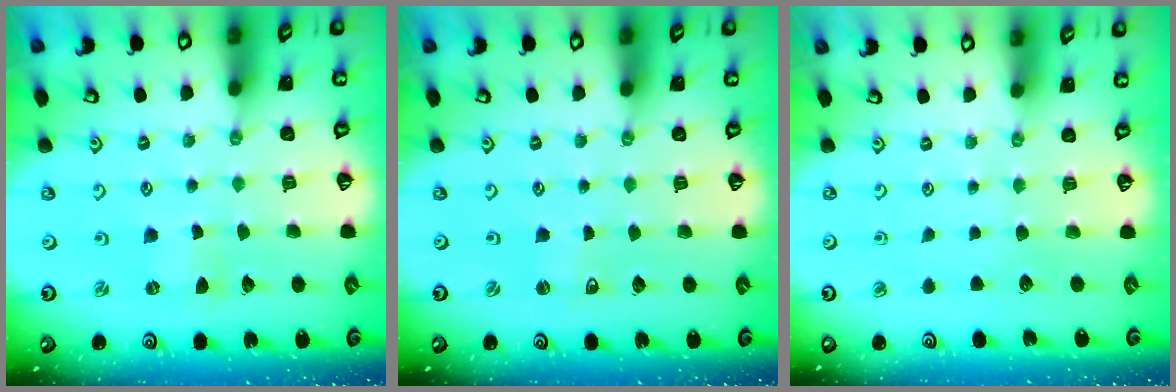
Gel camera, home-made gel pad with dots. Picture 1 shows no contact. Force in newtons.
{"total": 0.8, "press": 0.7, "slide": 0.2}
{"total": 0.0}